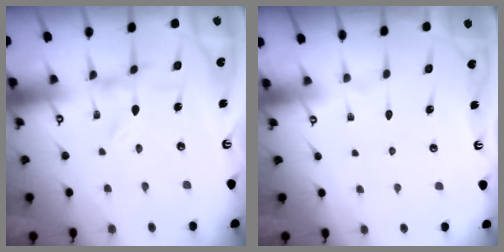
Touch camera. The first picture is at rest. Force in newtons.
{"total": 1.6, "press": 1.6, "slide": 0.1}